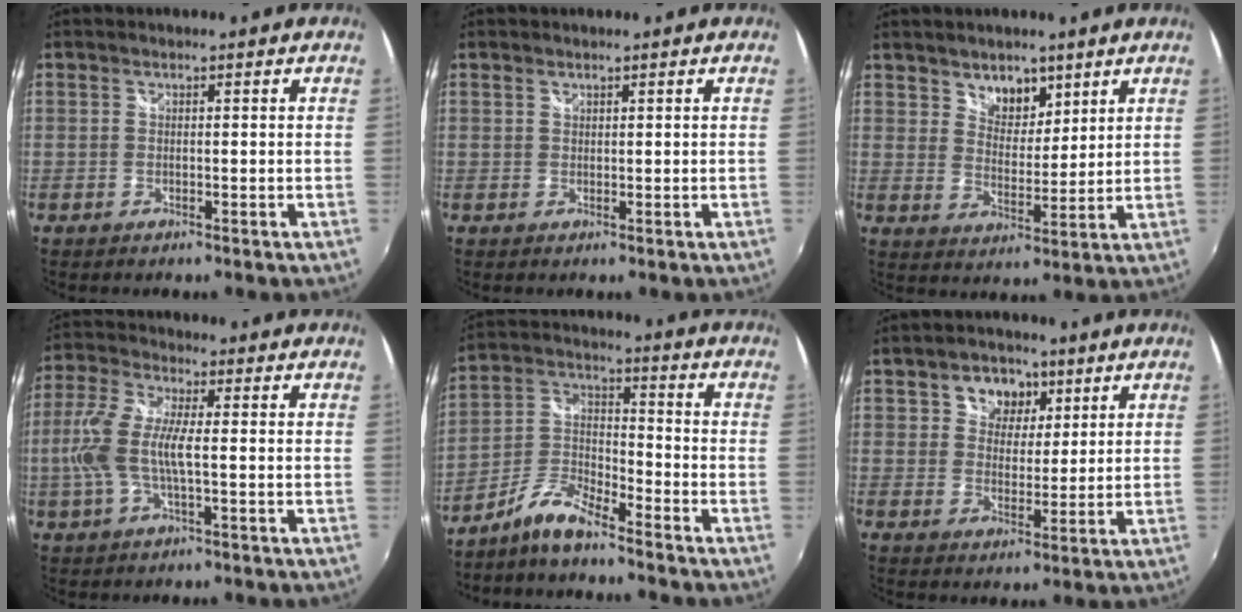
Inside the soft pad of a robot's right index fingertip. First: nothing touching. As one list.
[{"total": 0.5, "force": [0.4, 0.3, 0.1], "torque": [-0.001, 0.002, 0.007]}, {"total": 6.2, "force": [4.4, 3.9, 2.2], "torque": [-0.020, 0.000, 0.076]}, {"total": 10.2, "force": [-0.8, 2.9, 9.7], "torque": [-0.215, 0.004, -0.016]}, {"total": 7.6, "force": [-6.3, 1.4, 4.0], "torque": [-0.099, 0.021, -0.132]}, {"total": 7.0, "force": [3.1, 5.7, 2.8], "torque": [-0.047, 0.013, 0.049]}]